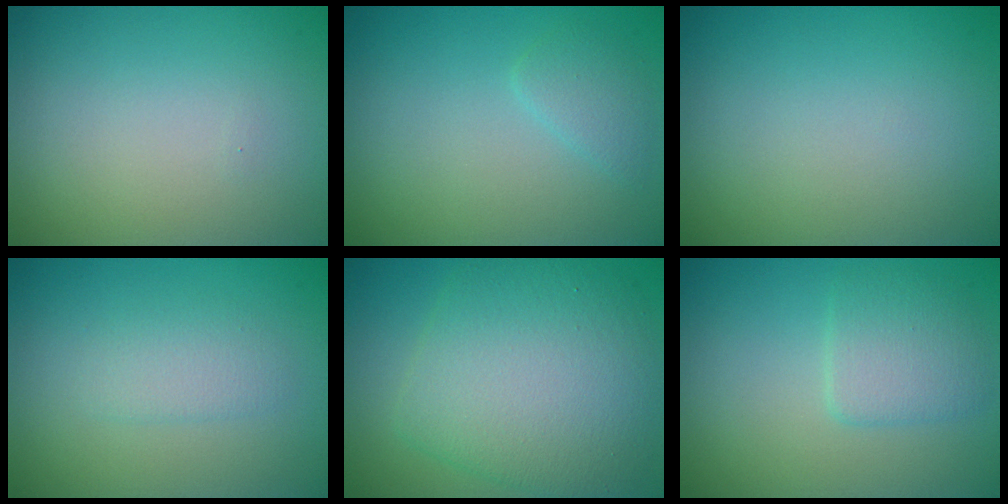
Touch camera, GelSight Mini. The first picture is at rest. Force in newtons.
{"total": 1.4, "press": 1.4, "slide": 0.1}
{"total": 0.0}
{"total": 1.7, "press": 1.7, "slide": 0.1}
{"total": 8.2, "press": 8.2, "slide": 0.3}
{"total": 2.5, "press": 2.5, "slide": 0.1}